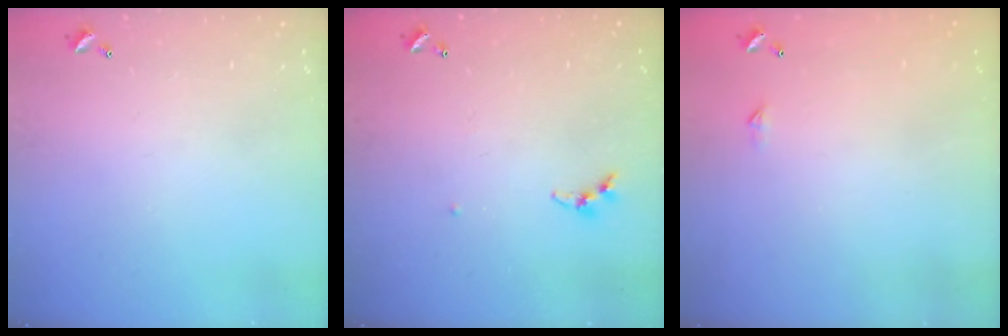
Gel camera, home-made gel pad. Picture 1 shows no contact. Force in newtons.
{"total": 4.0, "press": 3.9, "slide": 0.5}
{"total": 2.3, "press": 2.3, "slide": 0.4}